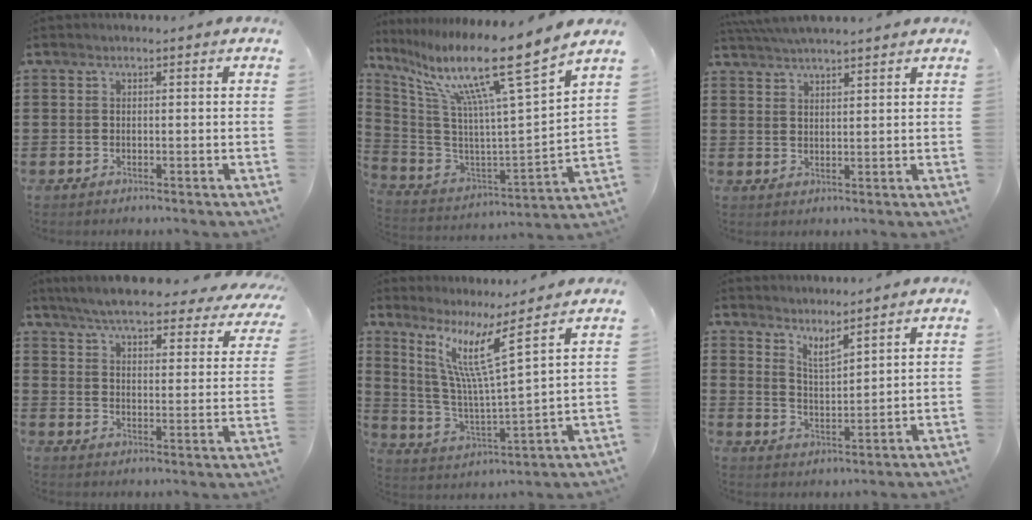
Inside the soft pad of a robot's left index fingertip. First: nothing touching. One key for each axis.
{"total": 14.5, "fx": 10.1, "fy": -0.6, "fz": 10.4, "tx": -0.218, "ty": -0.066, "tz": 0.150}
{"total": 3.8, "fx": 3.6, "fy": -0.2, "fz": 1.1, "tx": -0.031, "ty": -0.005, "tz": 0.068}
{"total": 6.2, "fx": 5.7, "fy": 0.1, "fz": 2.4, "tx": -0.072, "ty": -0.036, "tz": 0.095}
{"total": 9.9, "fx": 6.4, "fy": 0.0, "fz": 7.5, "tx": -0.165, "ty": -0.036, "tz": 0.108}
{"total": 3.7, "fx": 3.5, "fy": -0.1, "fz": 1.1, "tx": -0.029, "ty": -0.013, "tz": 0.064}